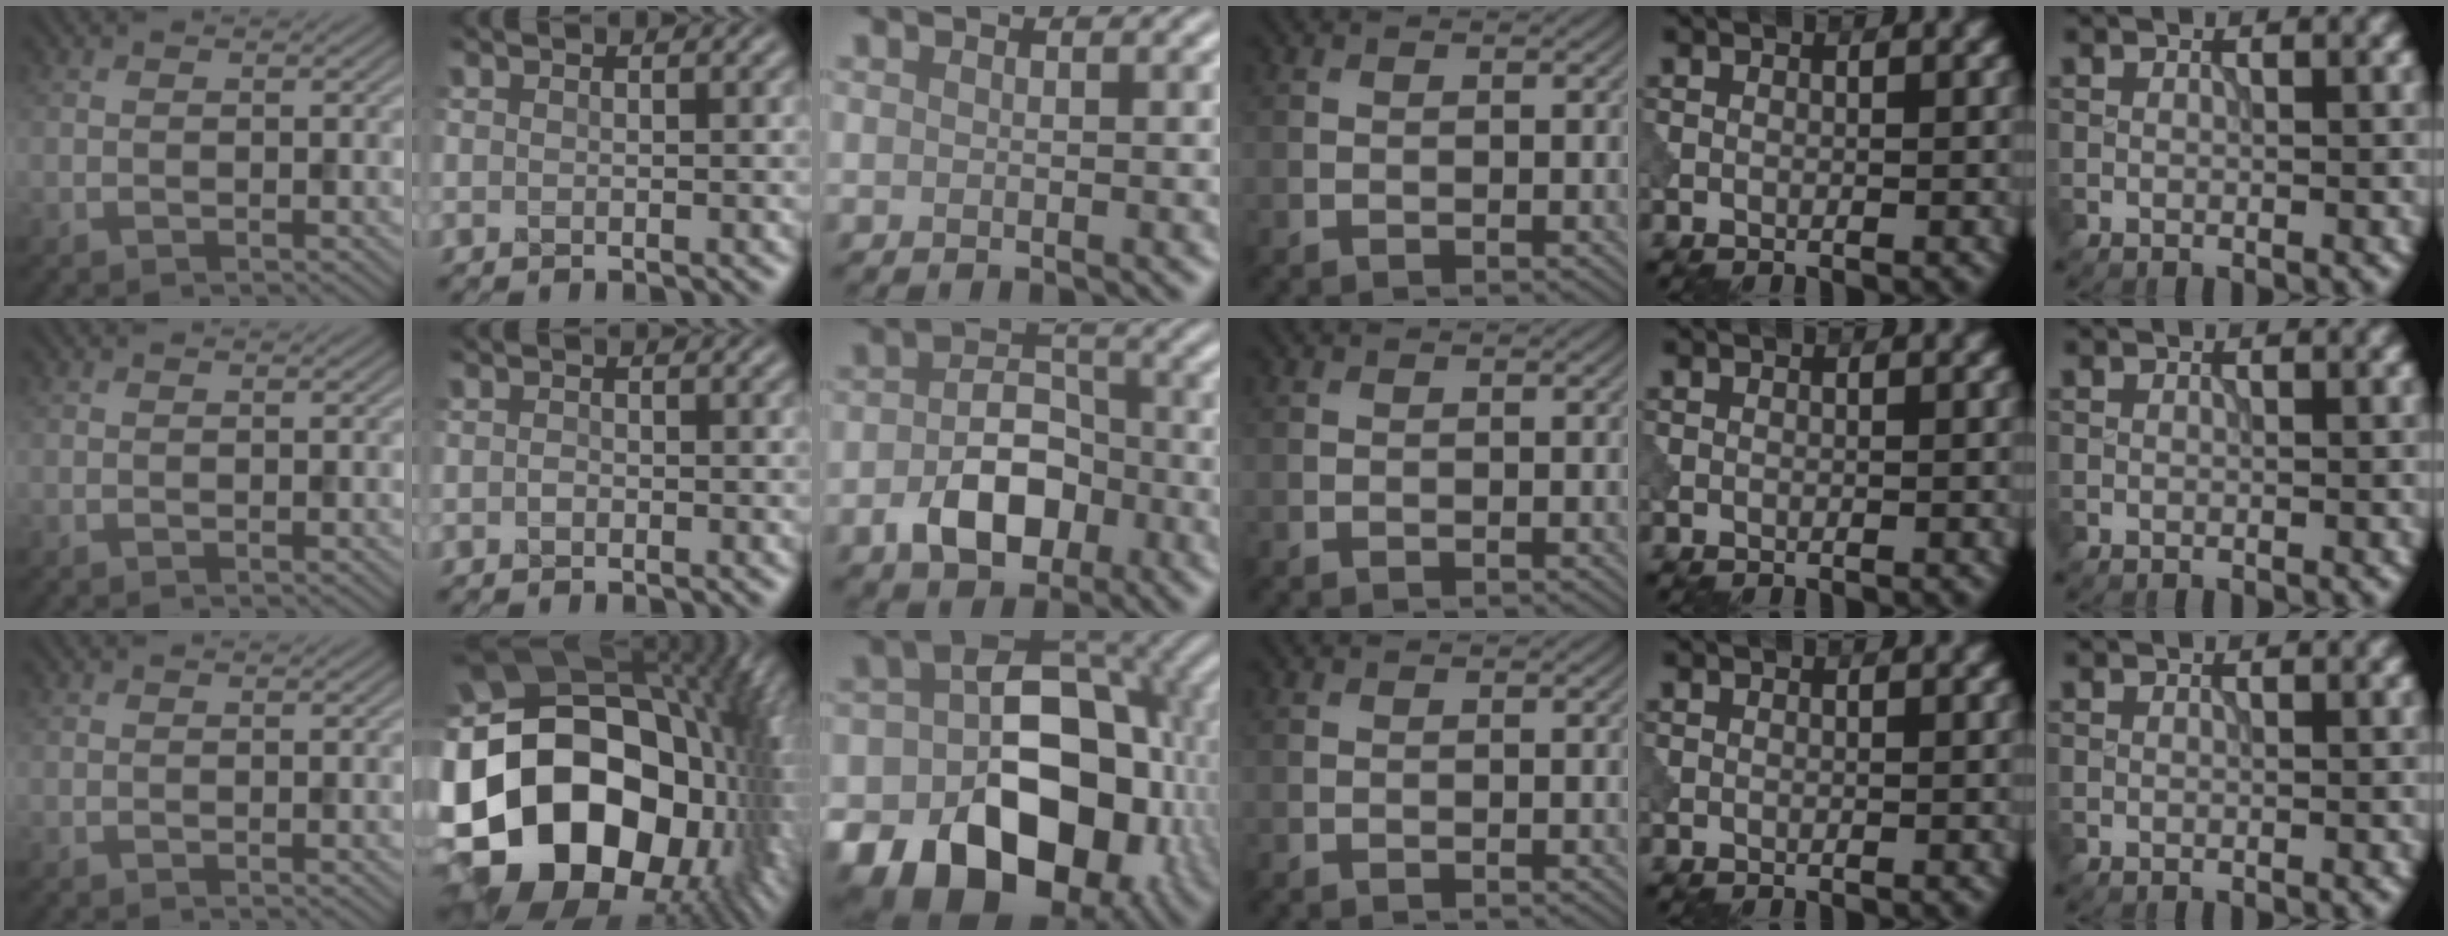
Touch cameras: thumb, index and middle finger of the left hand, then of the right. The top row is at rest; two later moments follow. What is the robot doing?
{"motion": "insert", "object": "peg toy"}